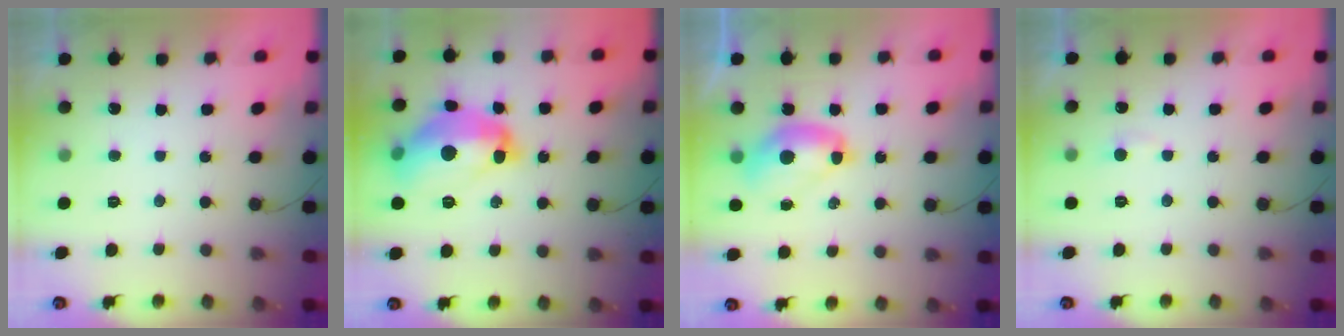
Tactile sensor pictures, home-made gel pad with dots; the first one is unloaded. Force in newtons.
{"total": 15.6, "press": 15.5, "slide": 1.4}
{"total": 9.0, "press": 9.0, "slide": 0.8}
{"total": 3.6, "press": 3.6, "slide": 0.4}